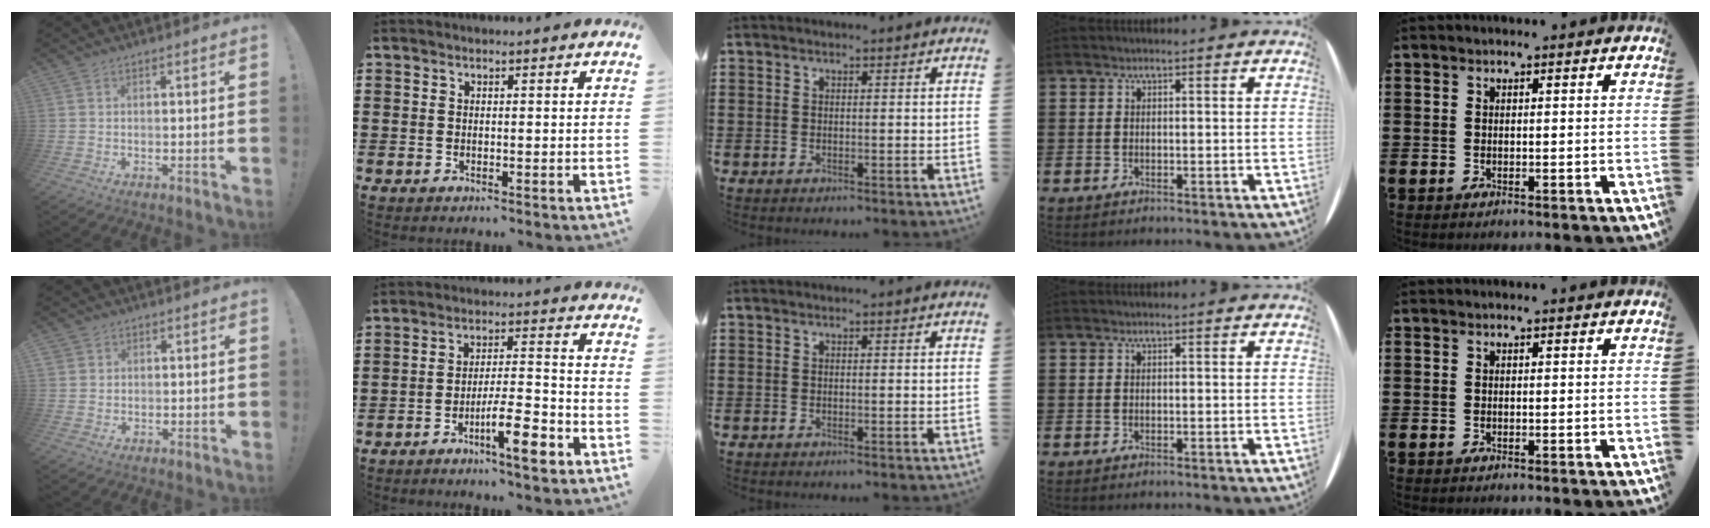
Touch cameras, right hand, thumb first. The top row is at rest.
{"thumb": {"total": 2.5, "force": [1.3, 2.2, 0.4], "torque": [-0.003, -0.004, 0.024]}, "index": {"total": 8.8, "force": [-5.0, 2.0, 7.0], "torque": [-0.121, 0.007, -0.086]}}